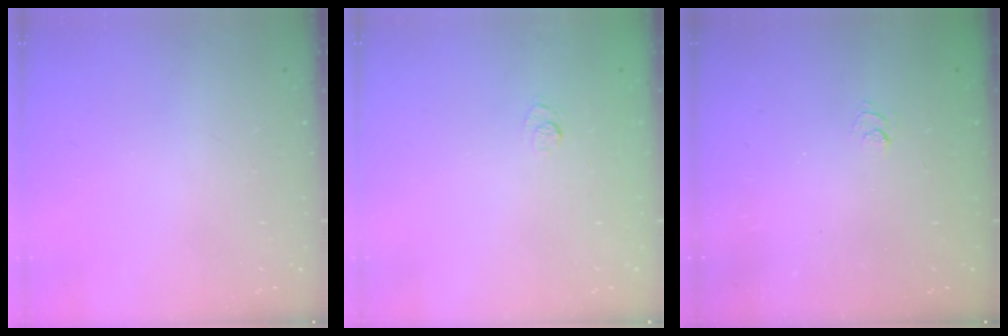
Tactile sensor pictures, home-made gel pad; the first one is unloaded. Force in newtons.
{"total": 5.6, "press": 5.4, "slide": 1.4}
{"total": 1.9, "press": 1.5, "slide": 1.3}